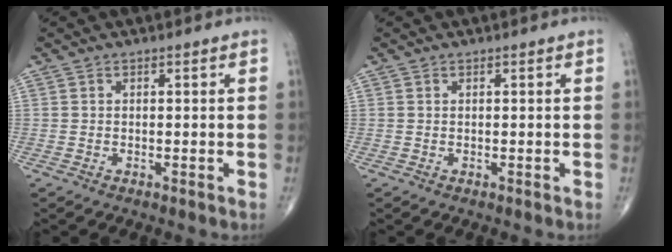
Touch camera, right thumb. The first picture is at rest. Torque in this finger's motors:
{"motor_torque": [-0.06, -0.12, -0.13, -0.15, 0.01]}